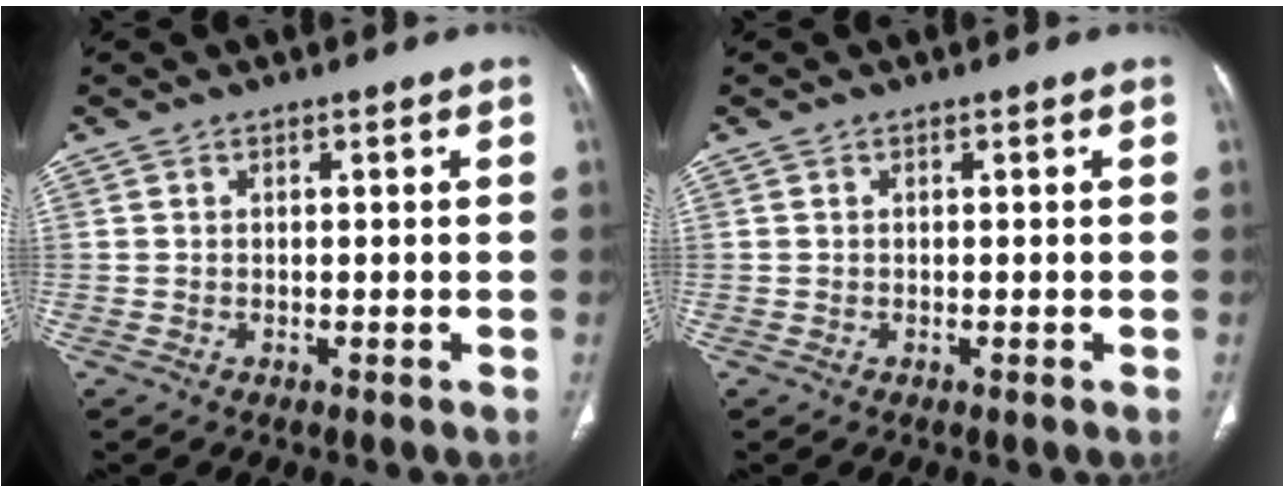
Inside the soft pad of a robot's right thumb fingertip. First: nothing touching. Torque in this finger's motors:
{"motor_torque": [0.08, 0.11, -0.08, 0.08, 0.04]}